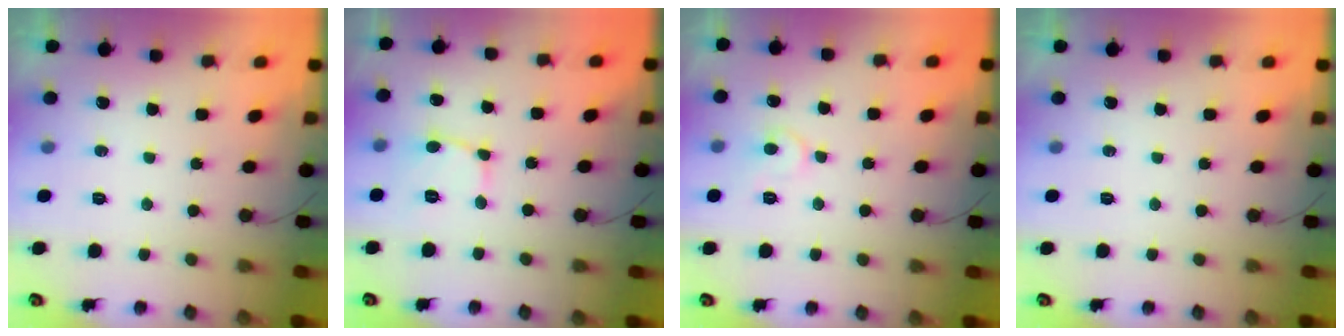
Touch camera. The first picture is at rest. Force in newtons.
{"total": 2.8, "press": 2.8, "slide": 0.3}
{"total": 7.6, "press": 7.5, "slide": 0.6}
{"total": 0.0}